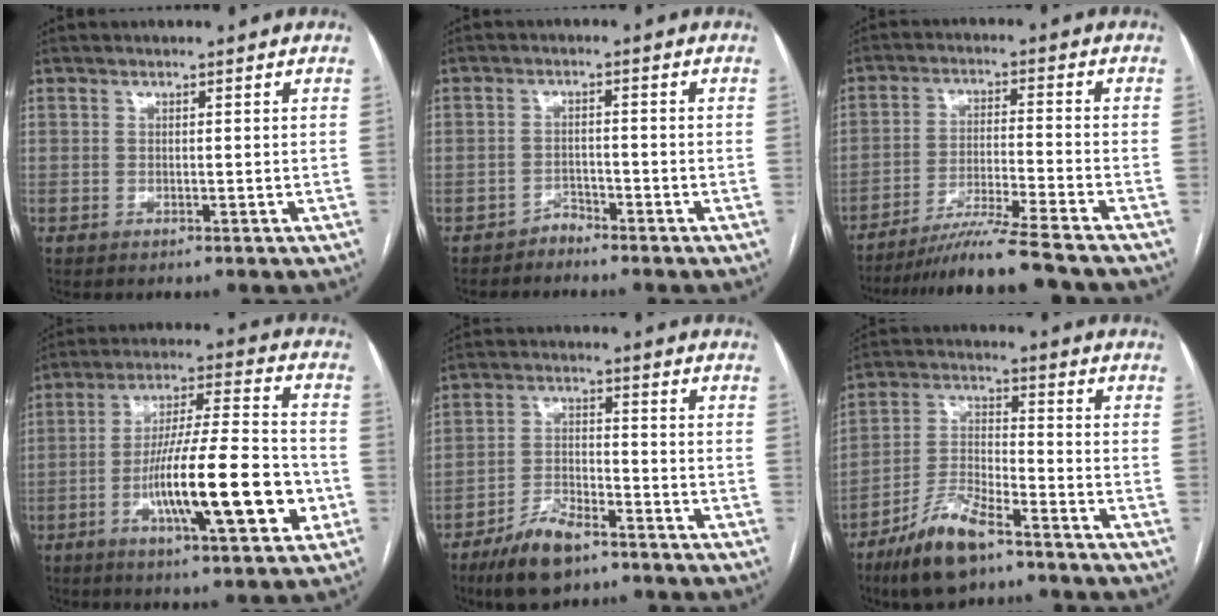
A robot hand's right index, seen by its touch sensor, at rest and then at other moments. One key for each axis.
{"total": 1.8, "fx": -1.8, "fy": 0.5, "fz": -0.1, "tx": 0.010, "ty": 0.001, "tz": -0.030}
{"total": 11.7, "fx": -10.1, "fy": -1.6, "fz": 5.6, "tx": -0.080, "ty": -0.027, "tz": -0.168}
{"total": 18.1, "fx": -5.2, "fy": 2.6, "fz": 17.1, "tx": -0.286, "ty": 0.003, "tz": -0.079}
{"total": 8.7, "fx": -6.3, "fy": 3.1, "fz": 5.2, "tx": -0.106, "ty": -0.008, "tz": -0.115}
{"total": 10.9, "fx": -7.7, "fy": 2.8, "fz": 7.2, "tx": -0.151, "ty": -0.015, "tz": -0.145}